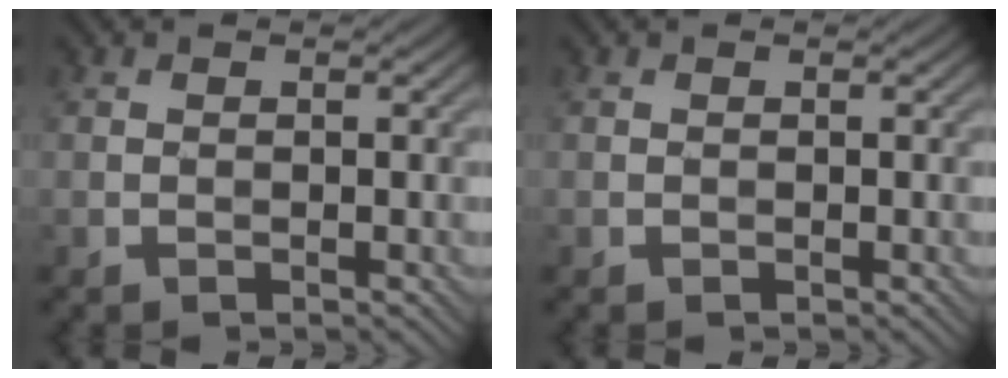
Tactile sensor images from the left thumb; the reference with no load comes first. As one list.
[{"total": 0.0}]